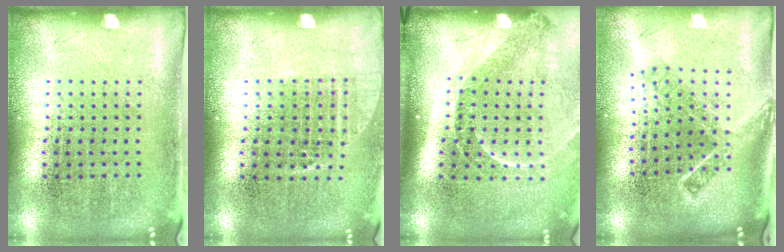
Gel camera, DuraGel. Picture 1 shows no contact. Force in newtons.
{"total": 1.0, "press": 0.9, "slide": 0.5}
{"total": 1.6, "press": 1.3, "slide": 0.9}
{"total": 1.9, "press": 1.3, "slide": 1.4}